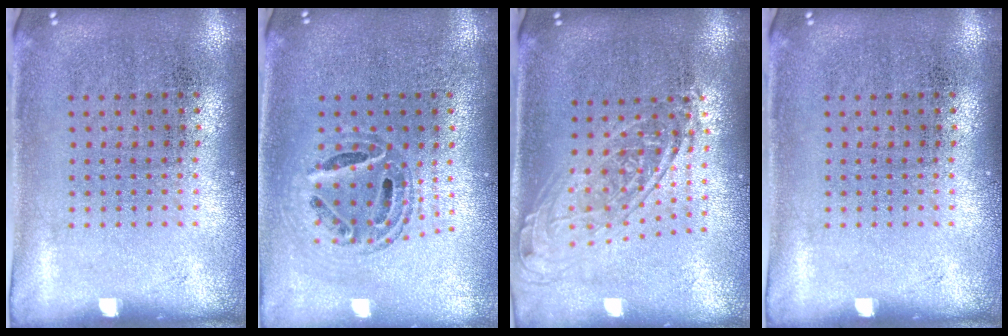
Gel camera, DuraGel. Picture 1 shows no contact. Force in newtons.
{"total": 0.8, "press": 0.8, "slide": 0.1}
{"total": 1.8, "press": 1.4, "slide": 1.0}
{"total": 0.0}